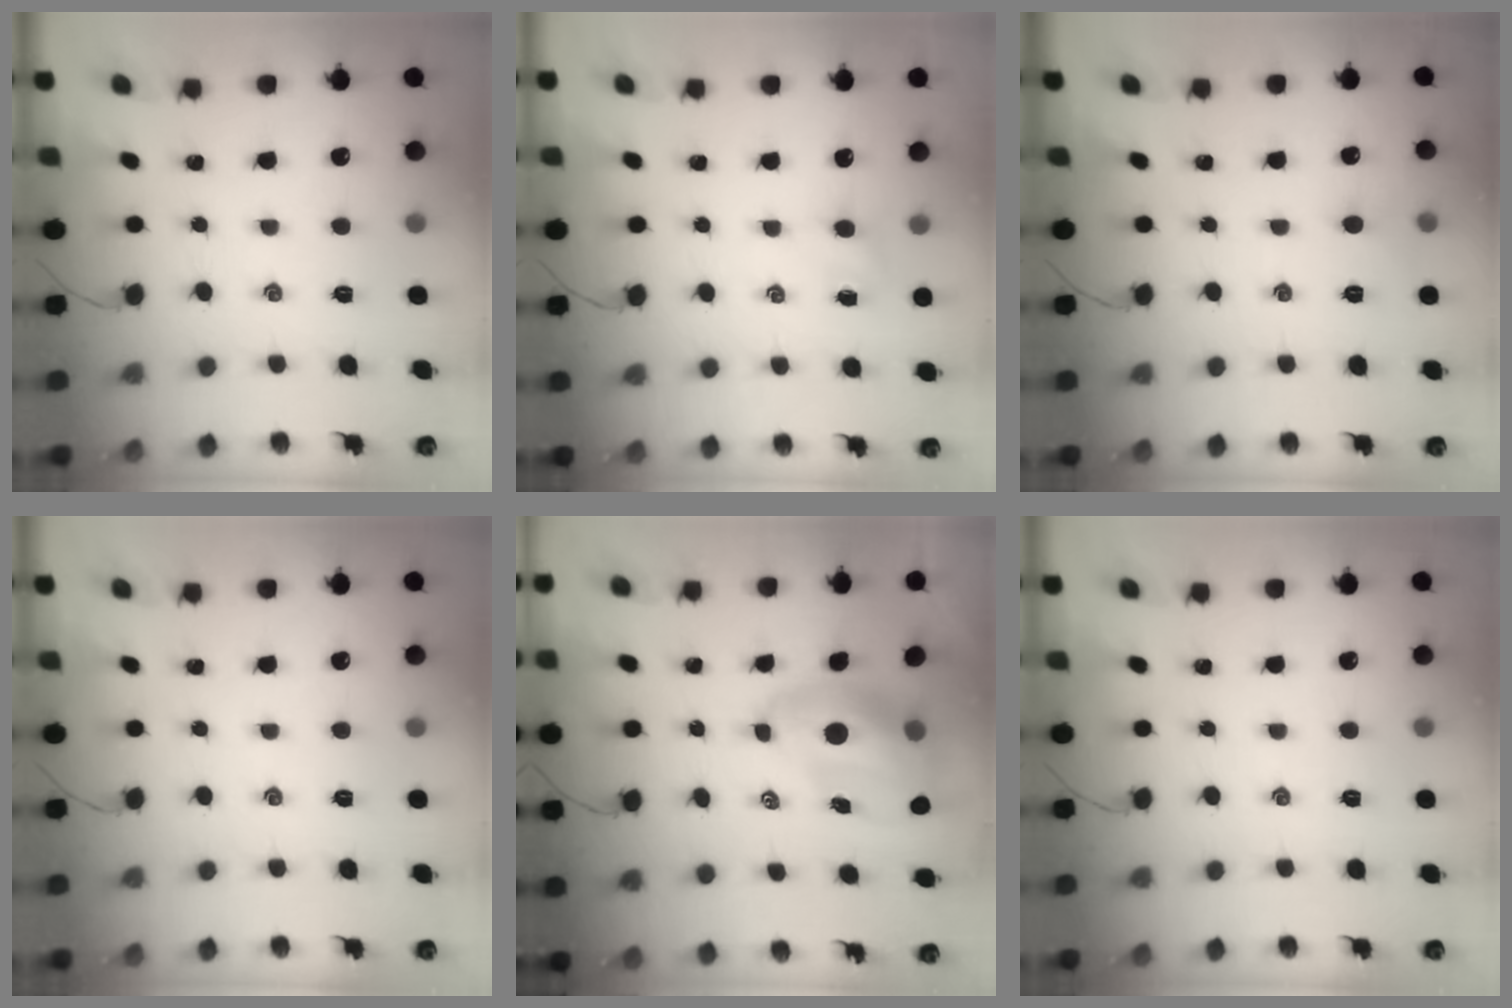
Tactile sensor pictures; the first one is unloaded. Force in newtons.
{"total": 2.9, "press": 2.7, "slide": 1.1}
{"total": 3.8, "press": 3.6, "slide": 1.2}
{"total": 0.0}
{"total": 8.8, "press": 8.5, "slide": 2.4}
{"total": 0.0}